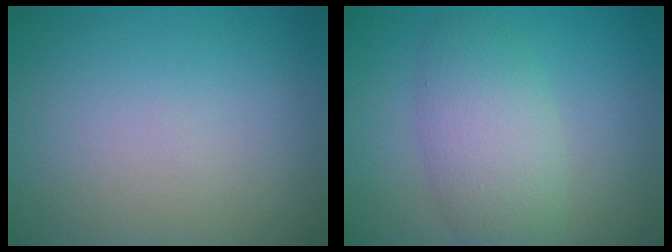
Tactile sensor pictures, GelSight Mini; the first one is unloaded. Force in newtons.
{"total": 4.8, "press": 4.8, "slide": 0.1}